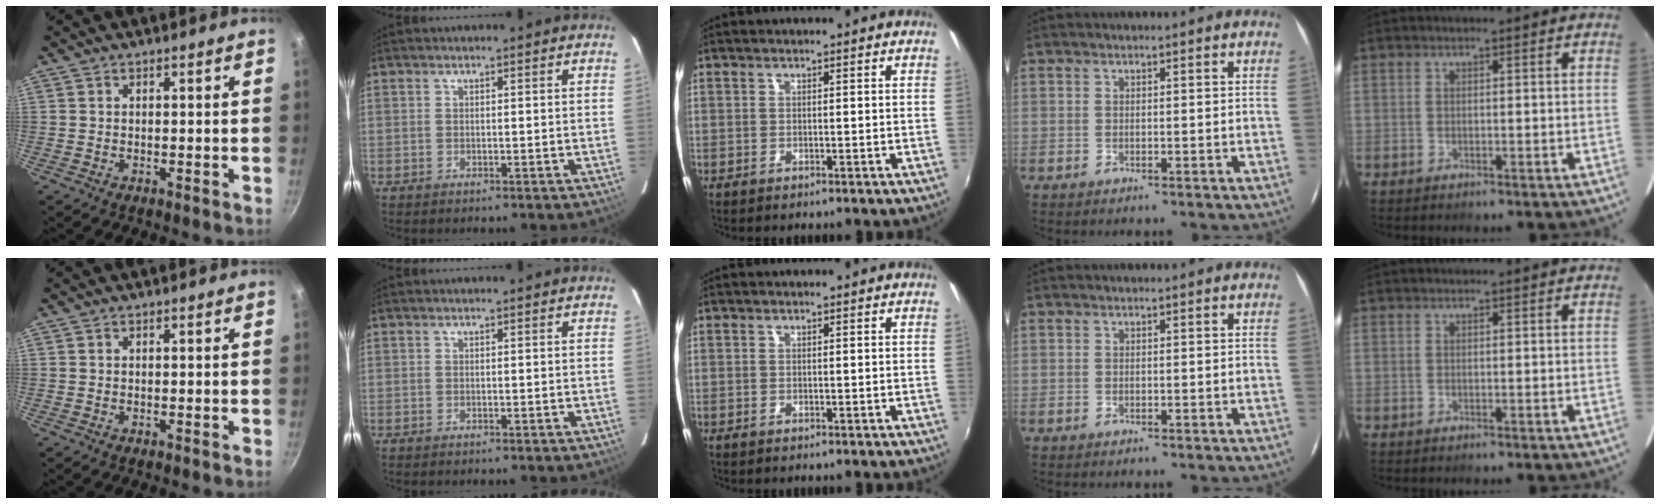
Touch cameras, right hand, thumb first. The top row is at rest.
{}